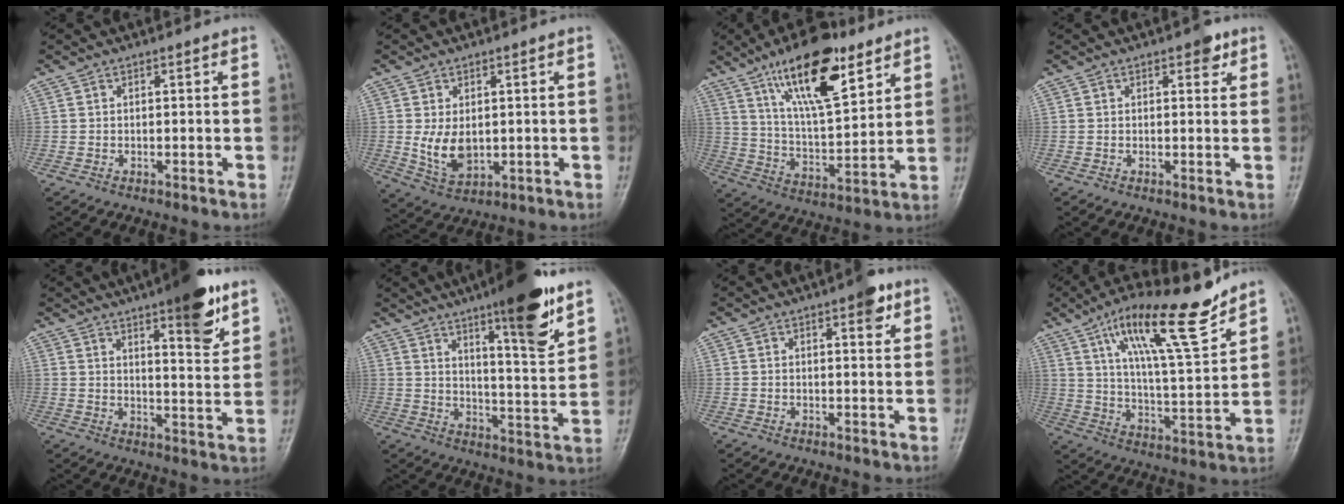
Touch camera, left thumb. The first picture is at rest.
{"total": 6.8, "force": [0.3, 4.5, 5.1], "torque": [-0.080, -0.015, 0.020]}
{"total": 18.6, "force": [10.9, 6.8, 13.5], "torque": [-0.194, -0.050, 0.192]}
{"total": 2.8, "force": [1.5, 1.4, 1.8], "torque": [-0.011, -0.003, 0.016]}
{"total": 12.6, "force": [7.7, 3.1, 9.5], "torque": [-0.111, -0.044, 0.108]}
{"total": 16.1, "force": [10.1, 2.8, 12.3], "torque": [-0.164, -0.064, 0.157]}
{"total": 4.6, "force": [2.5, 1.6, 3.5], "torque": [-0.036, -0.008, 0.029]}
{"total": 18.5, "force": [12.1, 3.9, 13.5], "torque": [-0.203, -0.058, 0.209]}